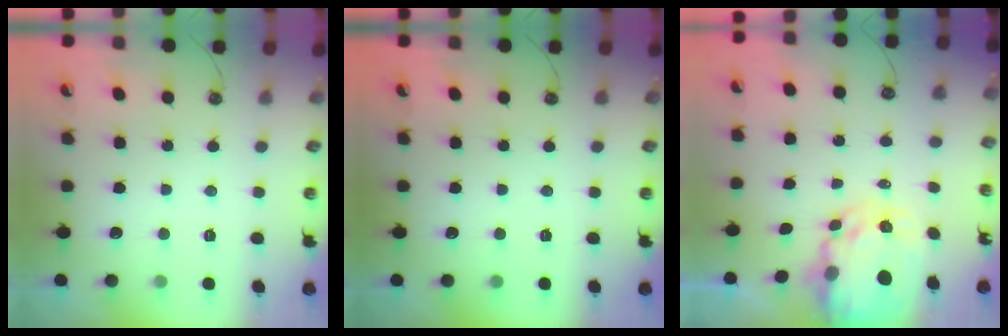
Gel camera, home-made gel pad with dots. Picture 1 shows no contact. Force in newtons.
{"total": 0.0}
{"total": 6.7, "press": 6.7, "slide": 0.6}